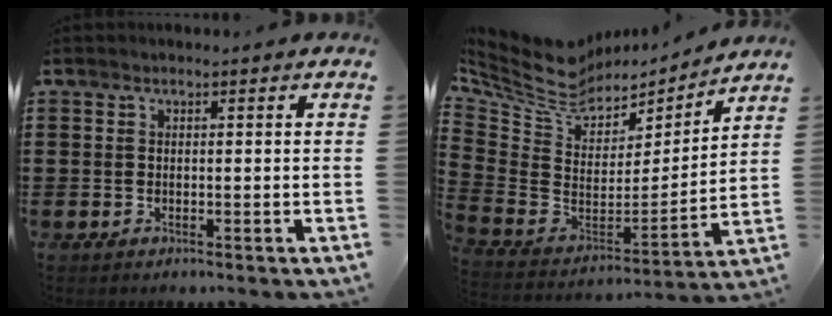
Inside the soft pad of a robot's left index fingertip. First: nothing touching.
{"total": 7.4, "force": [5.9, 3.6, 2.8], "torque": [-0.099, -0.047, 0.103]}